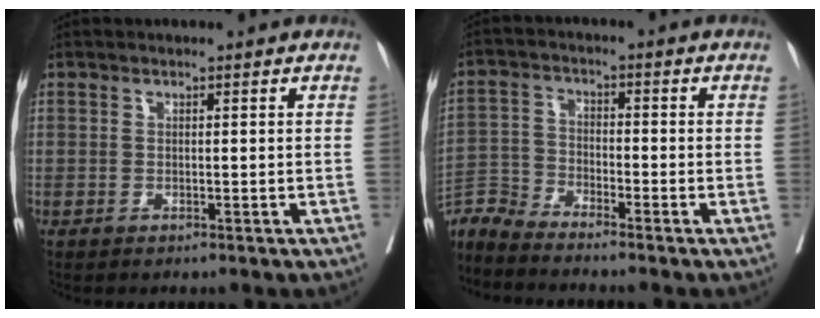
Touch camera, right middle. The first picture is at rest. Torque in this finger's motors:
{"motor_torque": [-0.47, -0.07, 0.00, -0.01]}